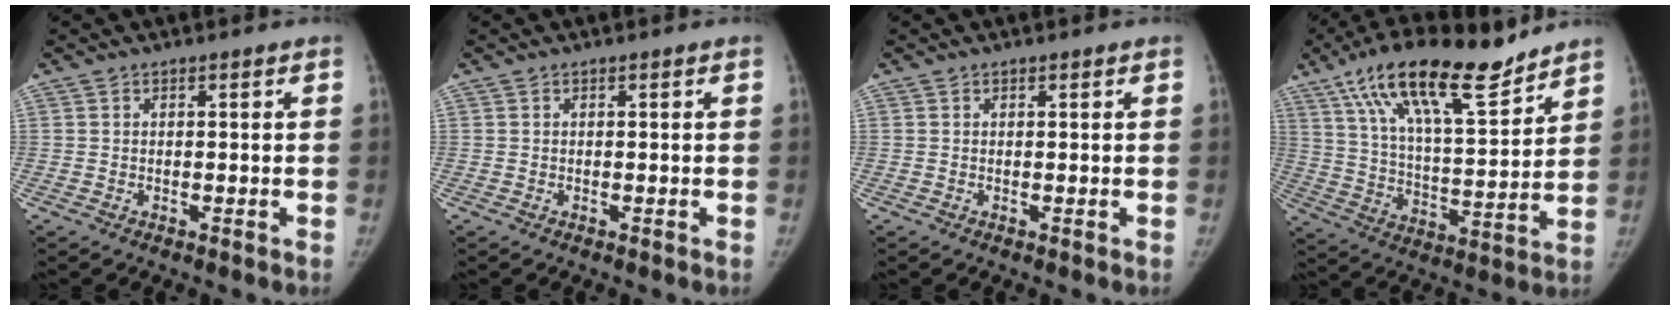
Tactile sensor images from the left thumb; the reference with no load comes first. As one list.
[{"total": 0.0}, {"total": 0.0}, {"total": 21.1, "force": [14.9, 6.1, 13.6], "torque": [-0.214, -0.052, 0.258]}]